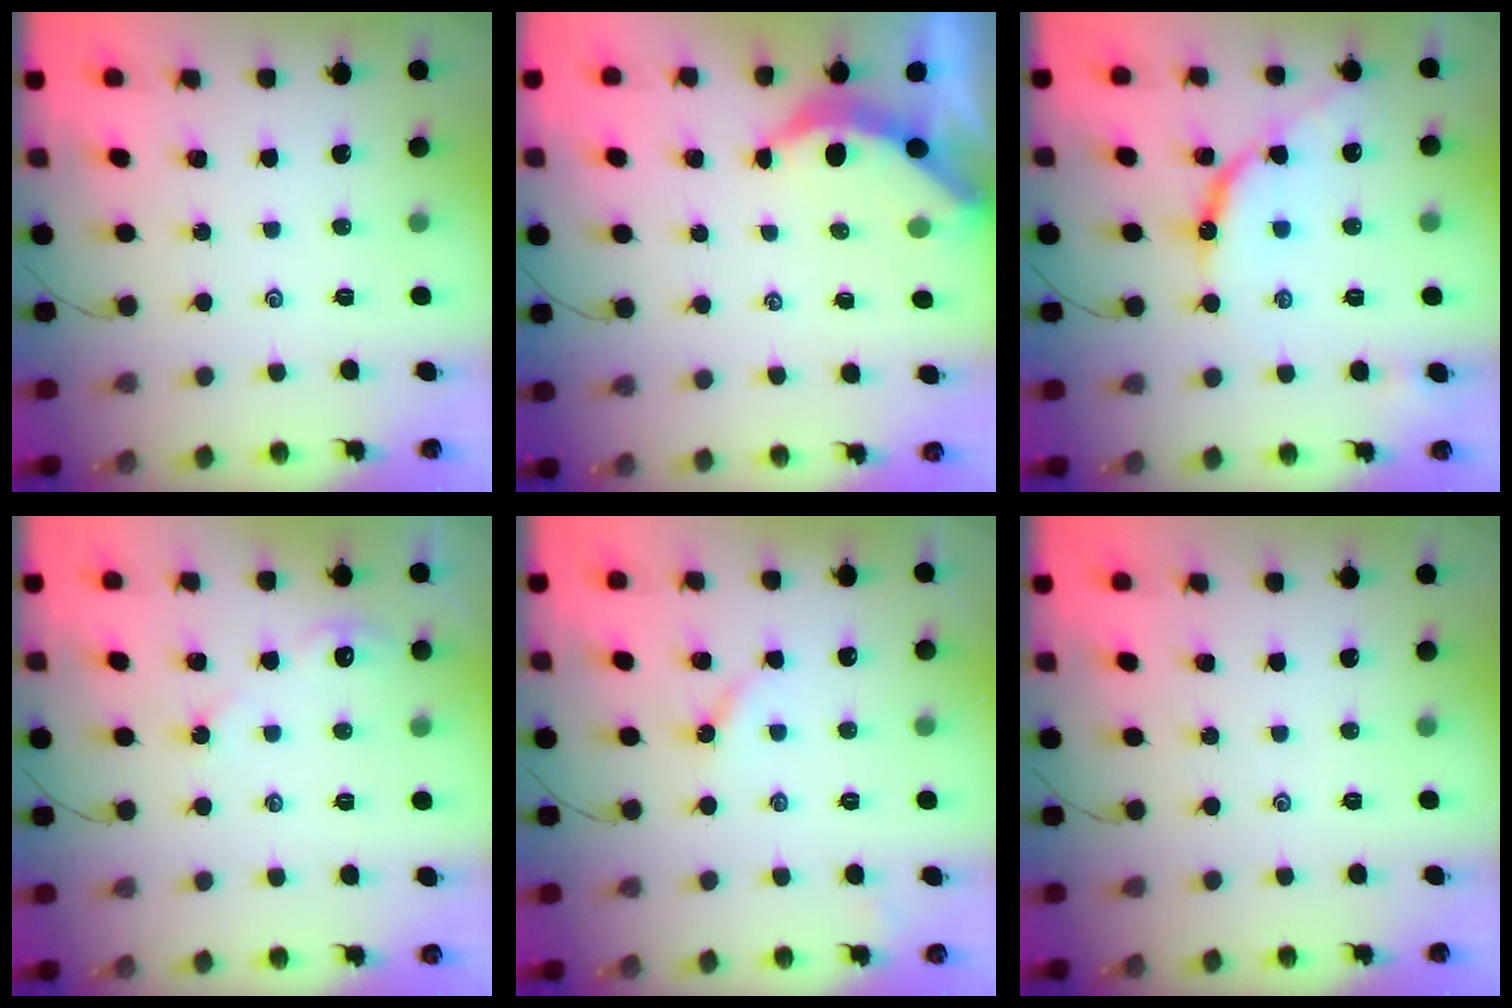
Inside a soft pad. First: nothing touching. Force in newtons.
{"total": 3.8, "press": 3.8, "slide": 0.5}
{"total": 11.0, "press": 10.9, "slide": 0.9}
{"total": 3.5, "press": 3.5, "slide": 0.5}
{"total": 2.5, "press": 2.4, "slide": 0.5}
{"total": 0.0}